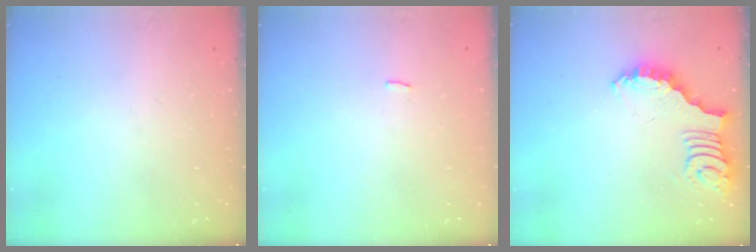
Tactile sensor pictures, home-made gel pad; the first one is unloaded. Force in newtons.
{"total": 1.5, "press": 1.4, "slide": 0.3}
{"total": 2.5, "press": 2.5, "slide": 0.5}